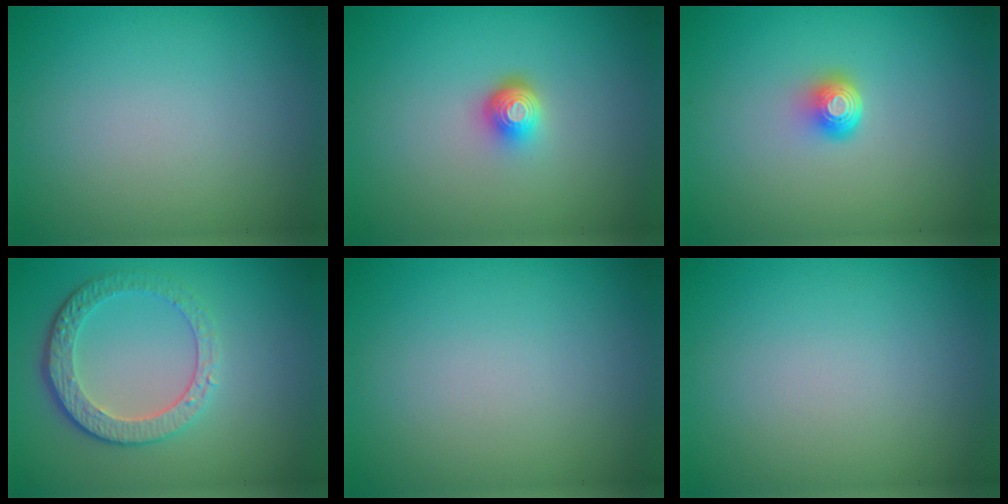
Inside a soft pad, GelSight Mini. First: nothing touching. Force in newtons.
{"total": 2.2, "press": 1.5, "slide": 1.6}
{"total": 2.1, "press": 1.4, "slide": 1.6}
{"total": 4.6, "press": 3.4, "slide": 3.1}
{"total": 0.0}
{"total": 0.0}